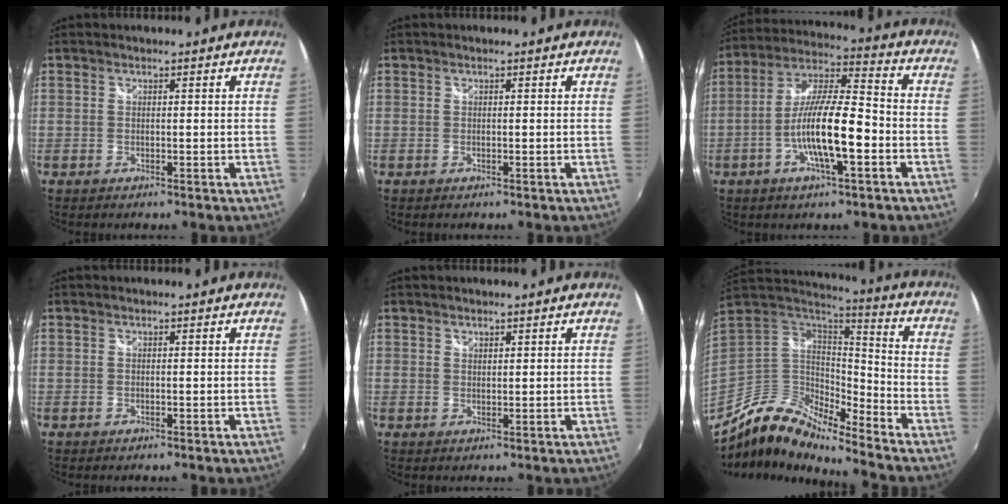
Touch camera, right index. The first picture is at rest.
{"total": 0.0}
{"total": 13.7, "force": [-4.5, 2.7, 12.6], "torque": [-0.244, -0.002, -0.084]}
{"total": 0.0}
{"total": 1.0, "force": [0.8, 0.4, 0.2], "torque": [-0.002, 0.001, 0.014]}
{"total": 12.4, "force": [-10.1, 3.2, 6.4], "torque": [-0.123, 0.003, -0.204]}